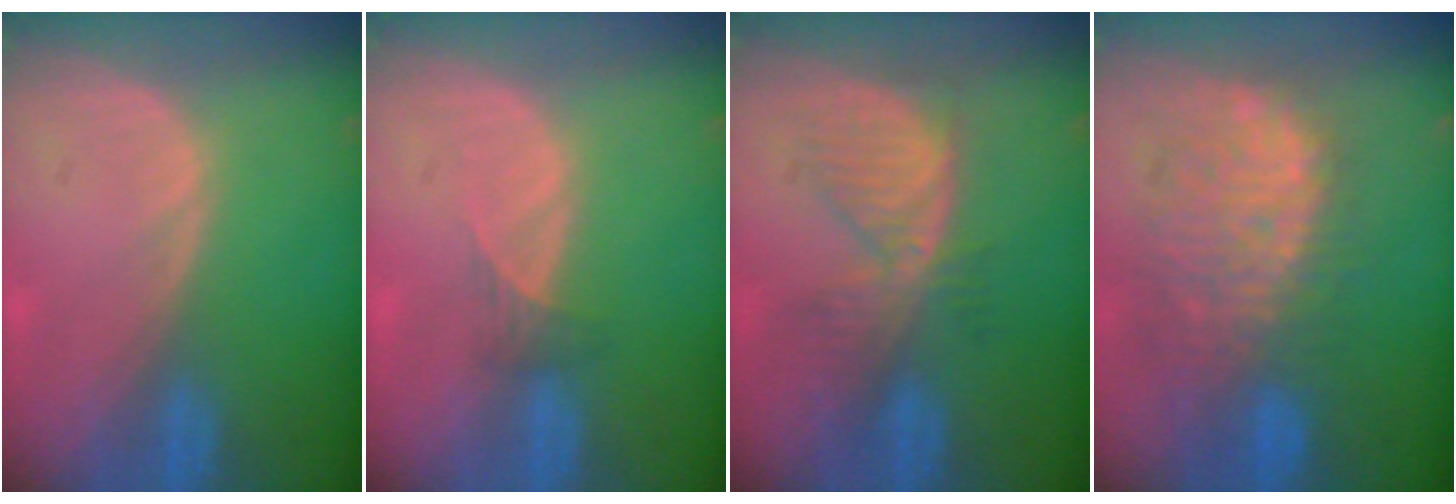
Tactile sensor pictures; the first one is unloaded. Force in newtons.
{"total": 1.6, "press": 1.3, "slide": 0.9}
{"total": 6.4, "press": 6.2, "slide": 1.7}
{"total": 10.7, "press": 10.0, "slide": 3.9}